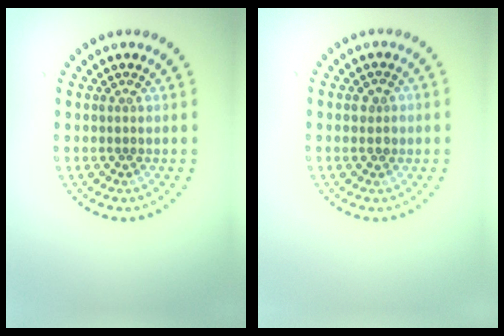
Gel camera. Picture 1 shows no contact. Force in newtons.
{"total": 1.3, "press": 1.3, "slide": 0.3}